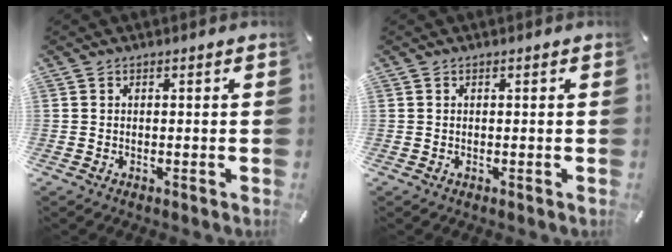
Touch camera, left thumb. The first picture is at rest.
{"total": 0.0}